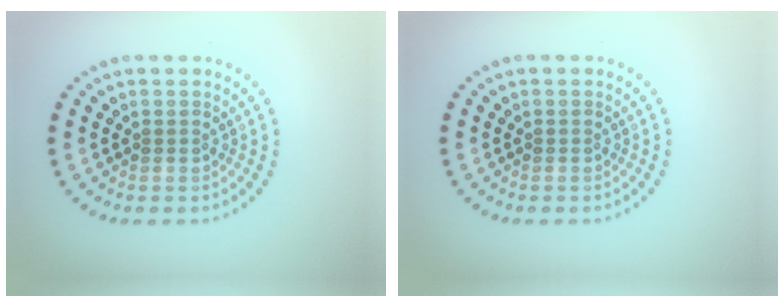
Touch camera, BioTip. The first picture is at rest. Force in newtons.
{"total": 0.0}